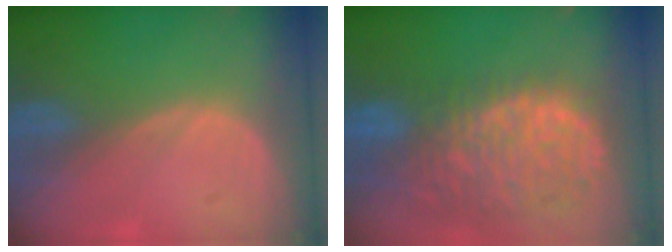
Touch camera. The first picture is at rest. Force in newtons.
{"total": 13.6, "press": 11.2, "slide": 7.7}